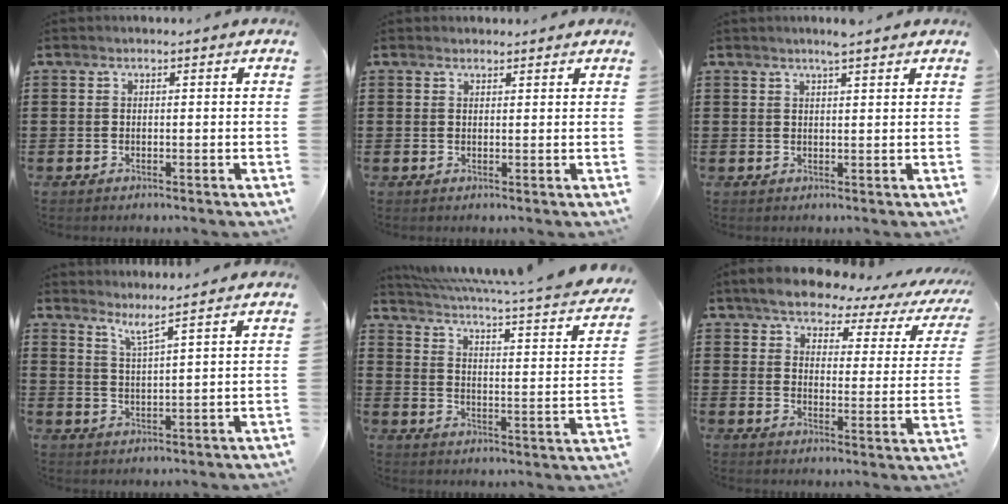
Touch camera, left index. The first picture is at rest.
{"total": 1.2, "force": [1.1, 0.4, 0.0], "torque": [0.005, 0.000, 0.020]}
{"total": 2.8, "force": [2.3, -0.1, 1.6], "torque": [-0.035, 0.000, 0.042]}
{"total": 3.9, "force": [3.4, -0.7, 1.8], "torque": [-0.048, -0.014, 0.059]}
{"total": 3.2, "force": [2.2, -0.2, 2.3], "torque": [-0.059, -0.035, 0.027]}
{"total": 5.2, "force": [4.7, 1.2, 1.9], "torque": [-0.066, -0.022, 0.078]}